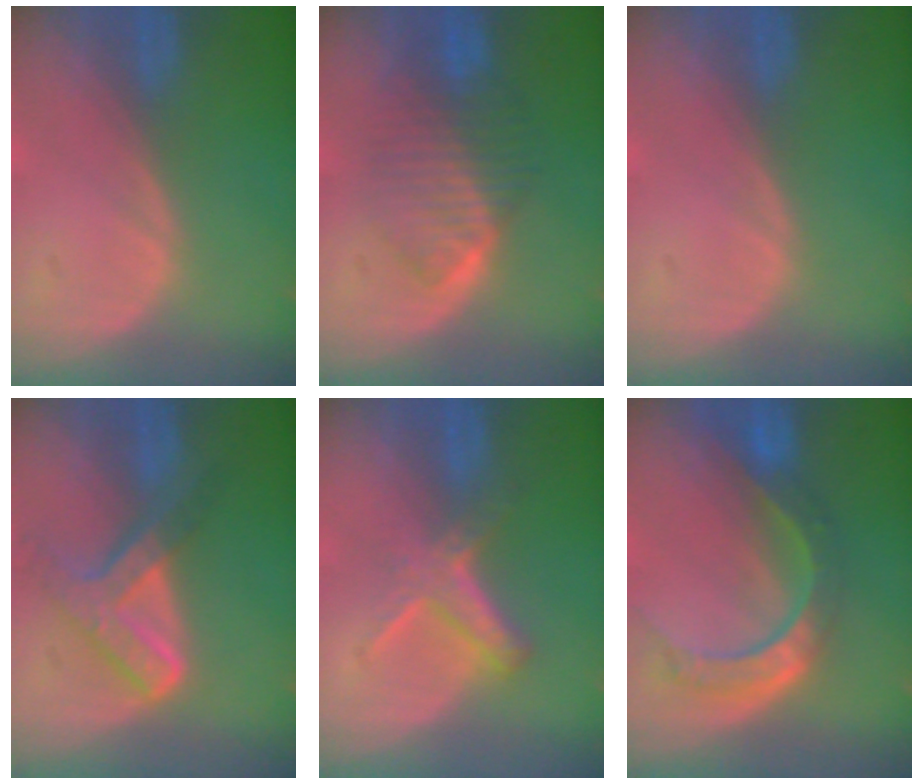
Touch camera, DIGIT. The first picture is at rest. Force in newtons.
{"total": 6.7, "press": 6.7, "slide": 0.5}
{"total": 0.0}
{"total": 7.6, "press": 6.3, "slide": 4.3}
{"total": 5.8, "press": 5.1, "slide": 2.9}
{"total": 8.8, "press": 7.3, "slide": 5.0}